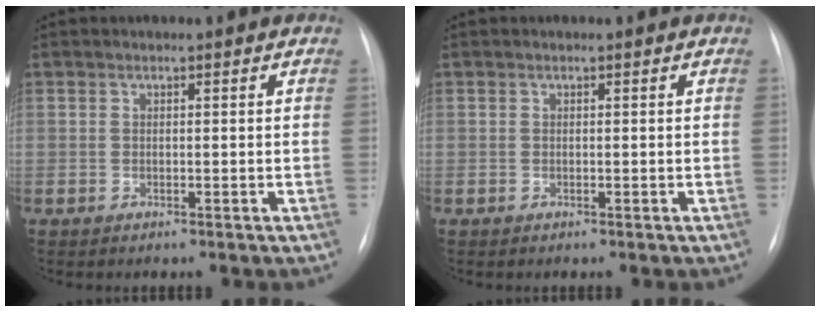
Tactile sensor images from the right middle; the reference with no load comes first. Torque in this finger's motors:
{"motor_torque": [0.00, 0.00, 0.00, 0.00]}